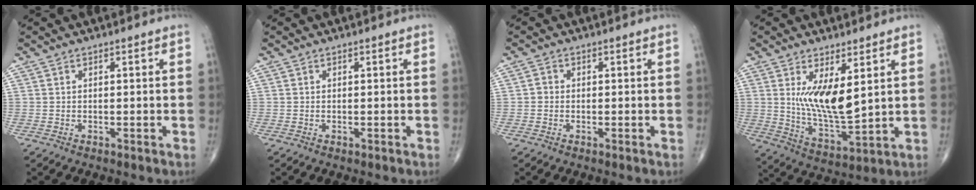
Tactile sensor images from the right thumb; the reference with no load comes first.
{"total": 0.0}
{"total": 1.2, "force": [-0.2, 1.1, 0.5], "torque": [-0.001, 0.004, -0.008]}
{"total": 11.1, "force": [3.3, 4.1, 9.8], "torque": [-0.163, -0.040, 0.074]}